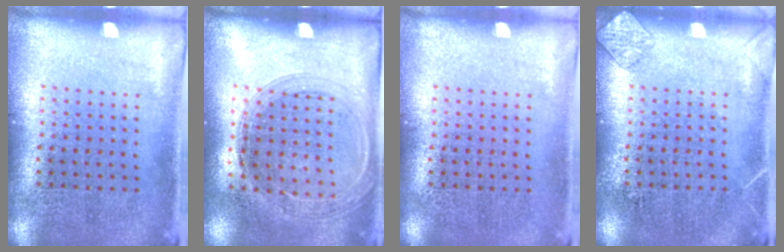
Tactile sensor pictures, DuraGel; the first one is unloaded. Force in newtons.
{"total": 1.5, "press": 1.4, "slide": 0.3}
{"total": 0.0}
{"total": 1.3, "press": 1.3, "slide": 0.1}